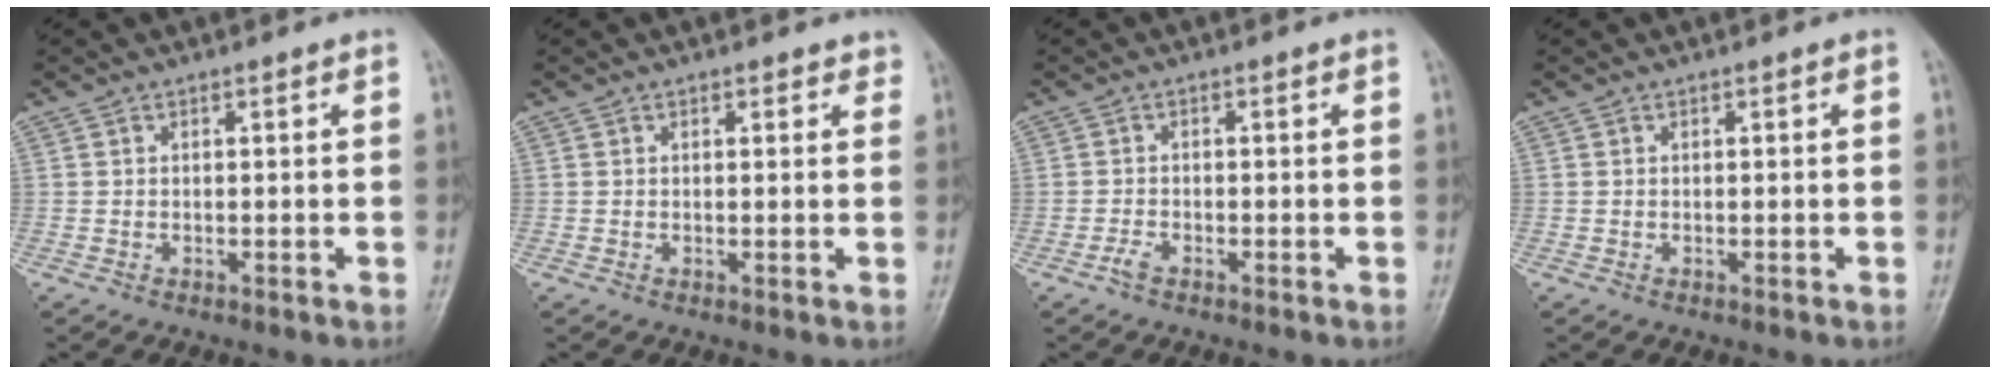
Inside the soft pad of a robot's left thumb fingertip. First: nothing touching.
{"total": 1.5, "force": [1.1, 0.9, 0.7], "torque": [0.005, -0.004, 0.007]}
{"total": 1.5, "force": [-1.1, 0.6, 0.8], "torque": [-0.021, 0.002, -0.023]}
{"total": 0.0}